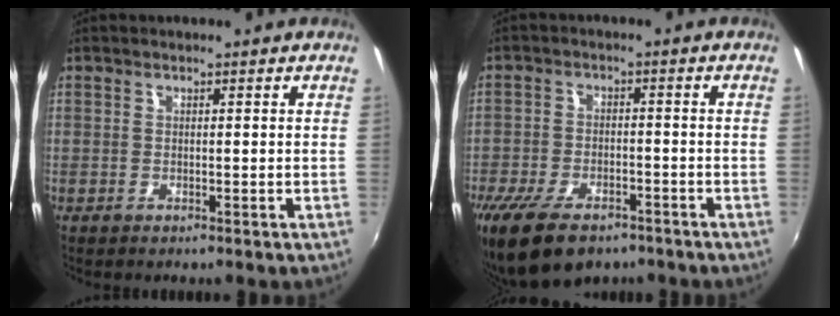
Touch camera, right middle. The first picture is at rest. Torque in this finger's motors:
{"motor_torque": [1.25, -0.89, 0.49, 0.21]}